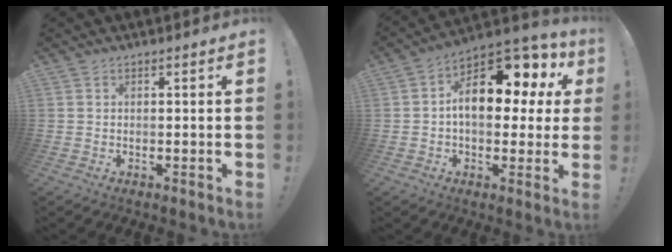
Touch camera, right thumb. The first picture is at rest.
{"total": 16.1, "force": [4.2, 8.7, 12.9], "torque": [-0.174, -0.022, 0.066]}